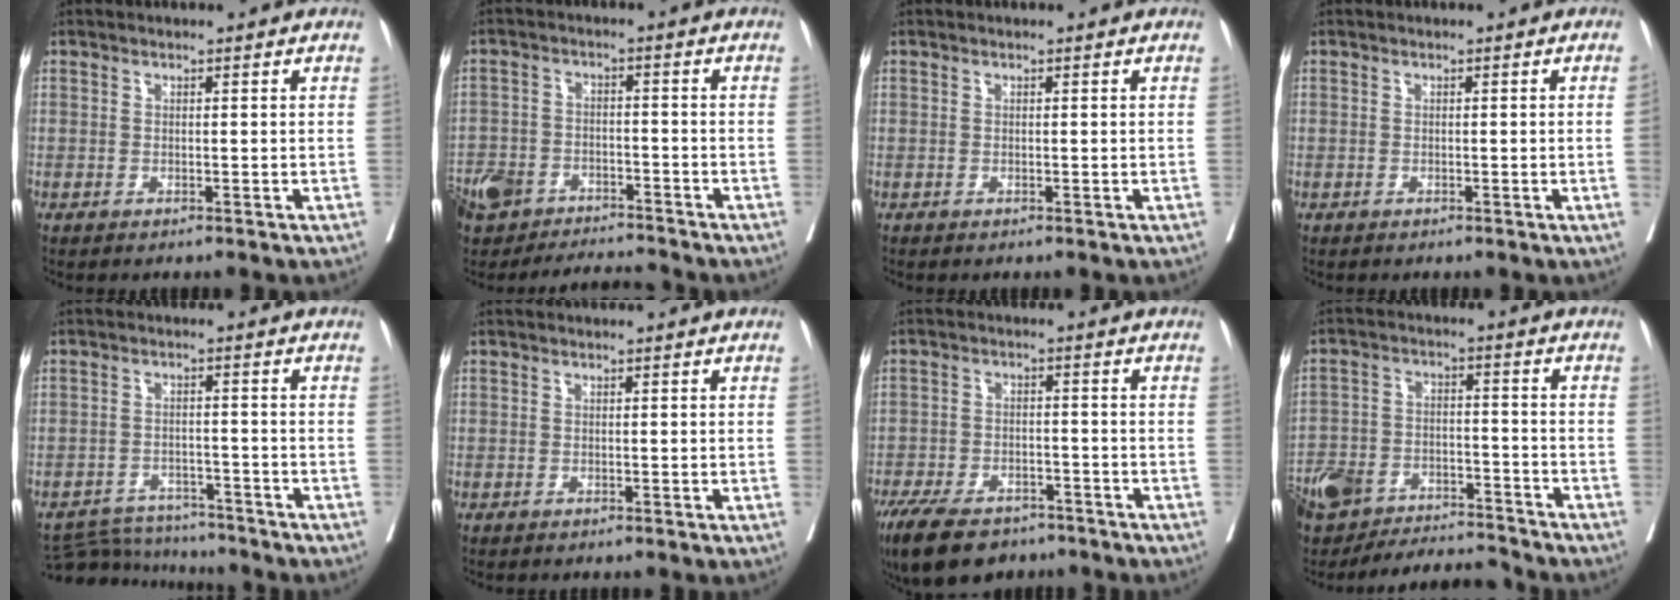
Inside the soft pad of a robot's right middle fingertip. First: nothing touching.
{"total": 10.1, "force": [-8.6, 4.2, 3.0], "torque": [-0.060, 0.017, -0.145]}
{"total": 0.0}
{"total": 0.9, "force": [-0.1, -0.3, 0.8], "torque": [-0.007, 0.001, -0.001]}
{"total": 7.6, "force": [-7.4, 1.3, -0.4], "torque": [0.006, 0.006, -0.119]}
{"total": 0.0}
{"total": 12.2, "force": [-9.0, 5.6, 6.0], "torque": [-0.113, -0.007, -0.143]}
{"total": 14.4, "force": [-12.8, 4.7, 4.6], "torque": [-0.090, 0.023, -0.208]}